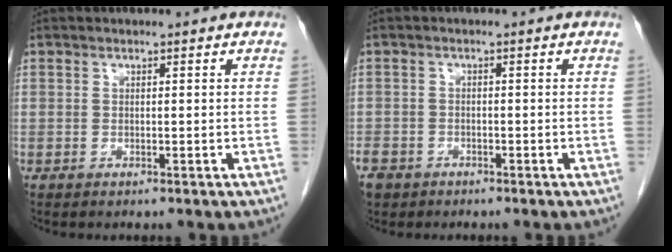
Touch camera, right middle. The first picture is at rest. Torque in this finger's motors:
{"motor_torque": [0.47, -0.43, 0.10, 0.04]}